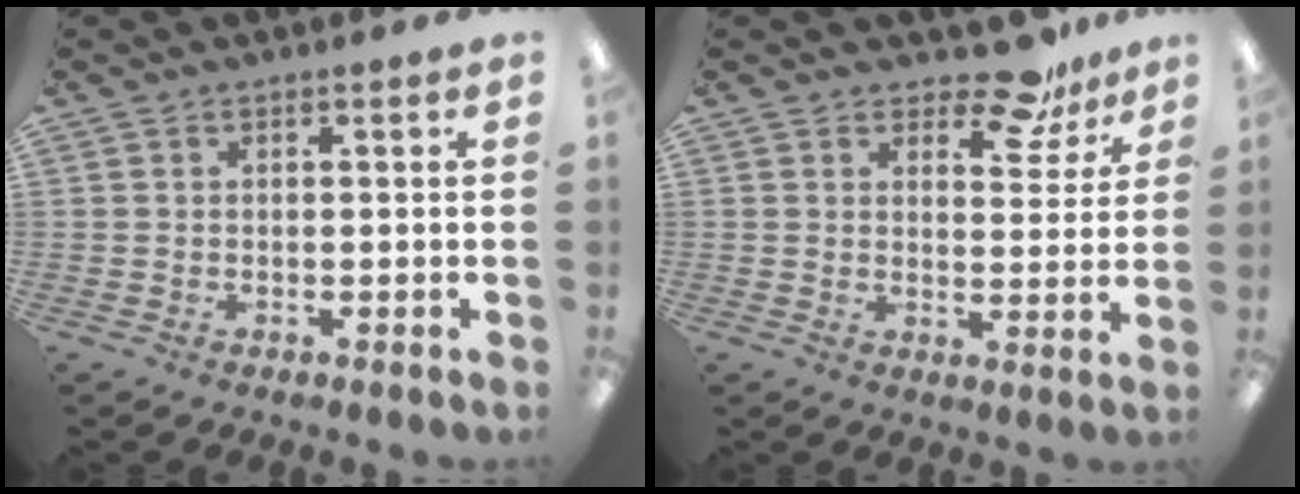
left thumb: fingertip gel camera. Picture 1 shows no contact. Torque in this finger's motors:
{"motor_torque": [0.05, 0.14, 0.02, -0.27, 0.03]}